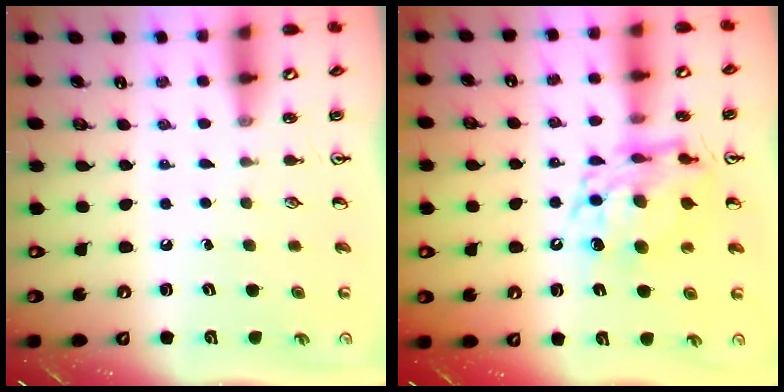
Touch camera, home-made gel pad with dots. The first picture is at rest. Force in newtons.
{"total": 13.0, "press": 13.0, "slide": 1.3}